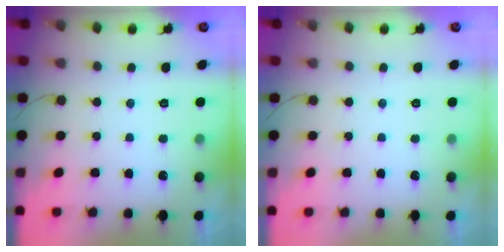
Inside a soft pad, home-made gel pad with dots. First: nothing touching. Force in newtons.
{"total": 0.0}